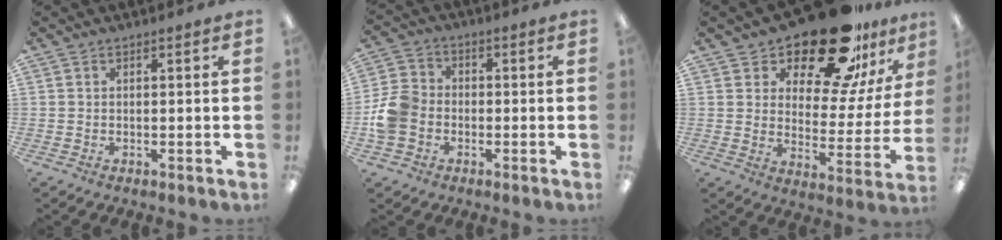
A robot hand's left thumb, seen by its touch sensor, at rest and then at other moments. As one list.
[{"total": 8.9, "force": [-2.6, 7.3, 4.3], "torque": [-0.088, 0.030, -0.047]}, {"total": 21.4, "force": [17.1, 7.1, 10.8], "torque": [-0.178, -0.120, 0.291]}]